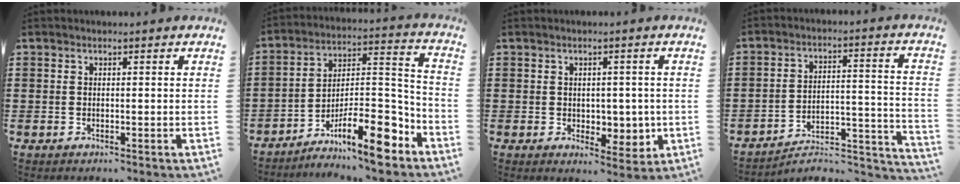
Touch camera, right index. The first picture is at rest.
{"total": 12.4, "force": [-7.5, 3.2, 9.3], "torque": [-0.149, 0.010, -0.137]}
{"total": 3.4, "force": [0.8, 2.8, 1.7], "torque": [-0.027, 0.000, 0.011]}
{"total": 4.6, "force": [-4.4, 0.8, 1.1], "torque": [-0.022, -0.006, -0.094]}